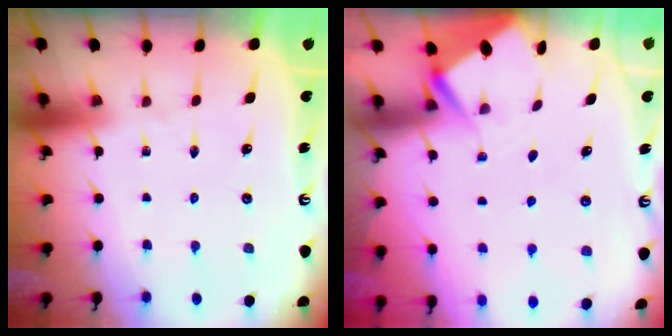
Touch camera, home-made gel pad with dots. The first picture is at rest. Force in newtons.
{"total": 2.8, "press": 2.8, "slide": 0.3}